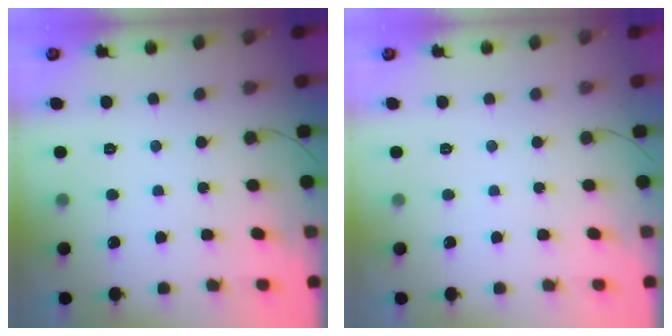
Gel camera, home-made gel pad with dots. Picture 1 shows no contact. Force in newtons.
{"total": 0.0}